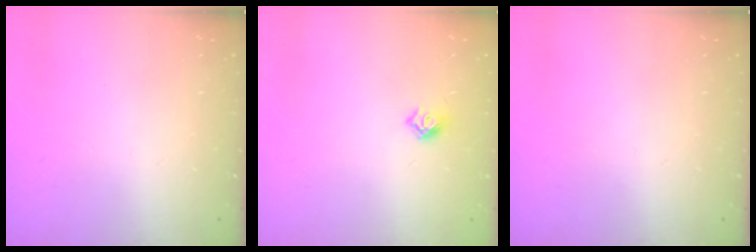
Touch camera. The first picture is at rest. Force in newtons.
{"total": 6.0, "press": 5.9, "slide": 0.9}
{"total": 0.0}